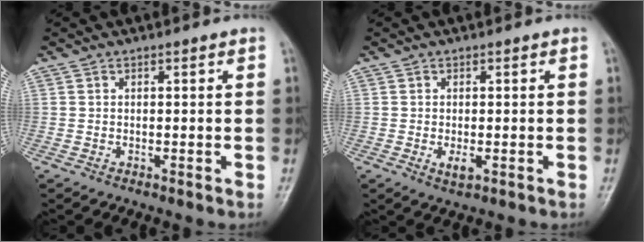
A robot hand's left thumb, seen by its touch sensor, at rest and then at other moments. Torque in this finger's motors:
{"motor_torque": [-0.15, 0.23, -0.04, 0.12, 0.01]}